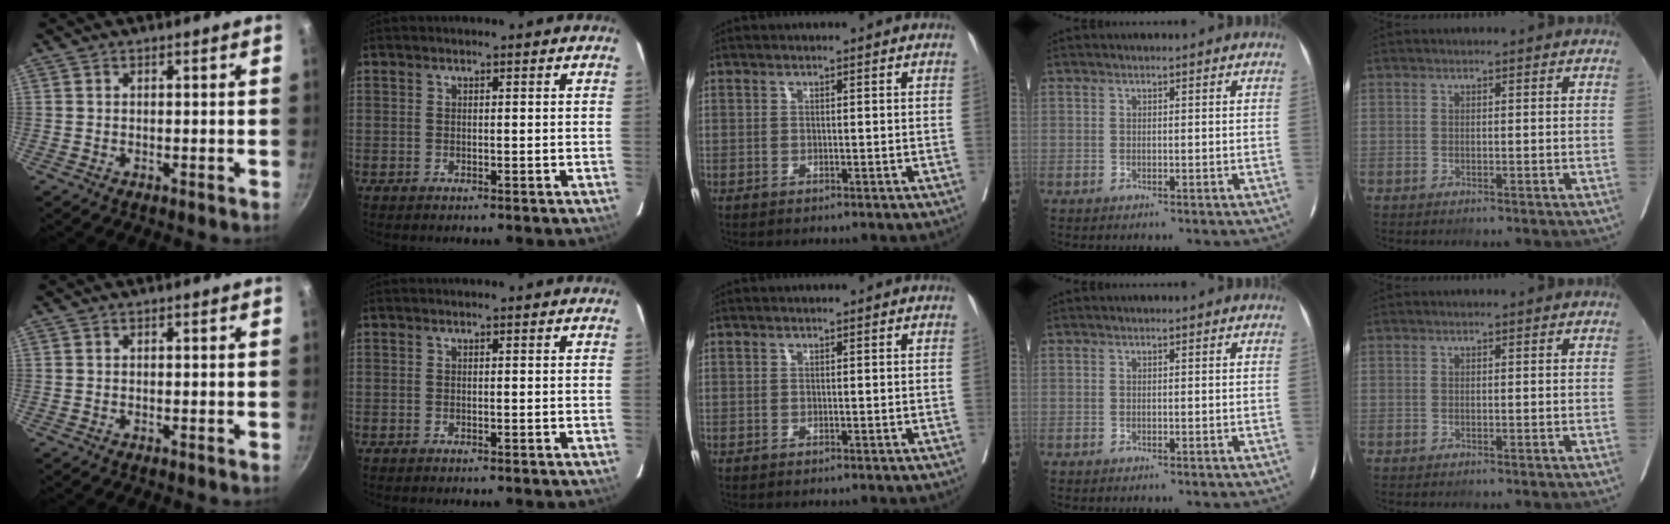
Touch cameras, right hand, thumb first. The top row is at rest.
{}